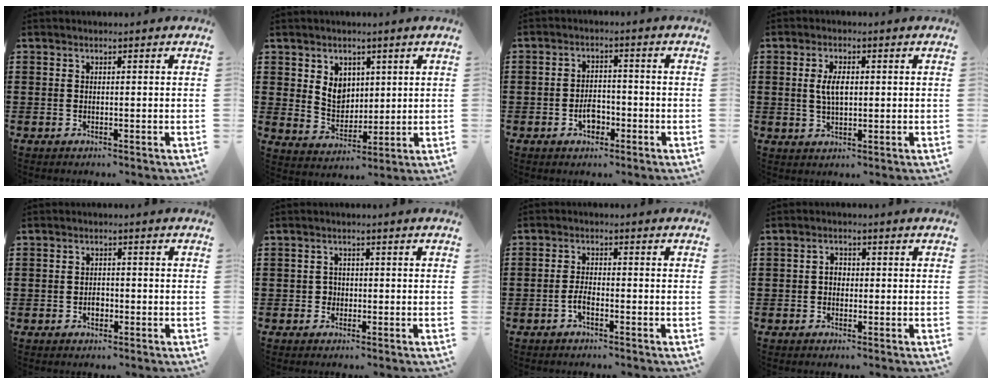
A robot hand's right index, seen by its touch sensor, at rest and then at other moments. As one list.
[{"total": 5.5, "force": [2.2, 4.5, 2.3], "torque": [-0.055, 0.010, 0.039]}, {"total": 3.7, "force": [-1.5, 2.3, 2.5], "torque": [-0.038, 0.000, -0.028]}, {"total": 4.1, "force": [0.4, 1.8, 3.7], "torque": [-0.075, 0.007, 0.005]}, {"total": 1.9, "force": [-0.6, 1.3, 1.2], "torque": [-0.017, -0.003, -0.014]}, {"total": 1.5, "force": [-0.4, 1.4, 0.4], "torque": [-0.012, 0.003, -0.010]}, {"total": 2.4, "force": [-1.2, 0.7, 1.9], "torque": [-0.044, -0.001, -0.025]}, {"total": 1.7, "force": [-0.3, 1.2, 1.2], "torque": [-0.023, 0.005, -0.006]}]